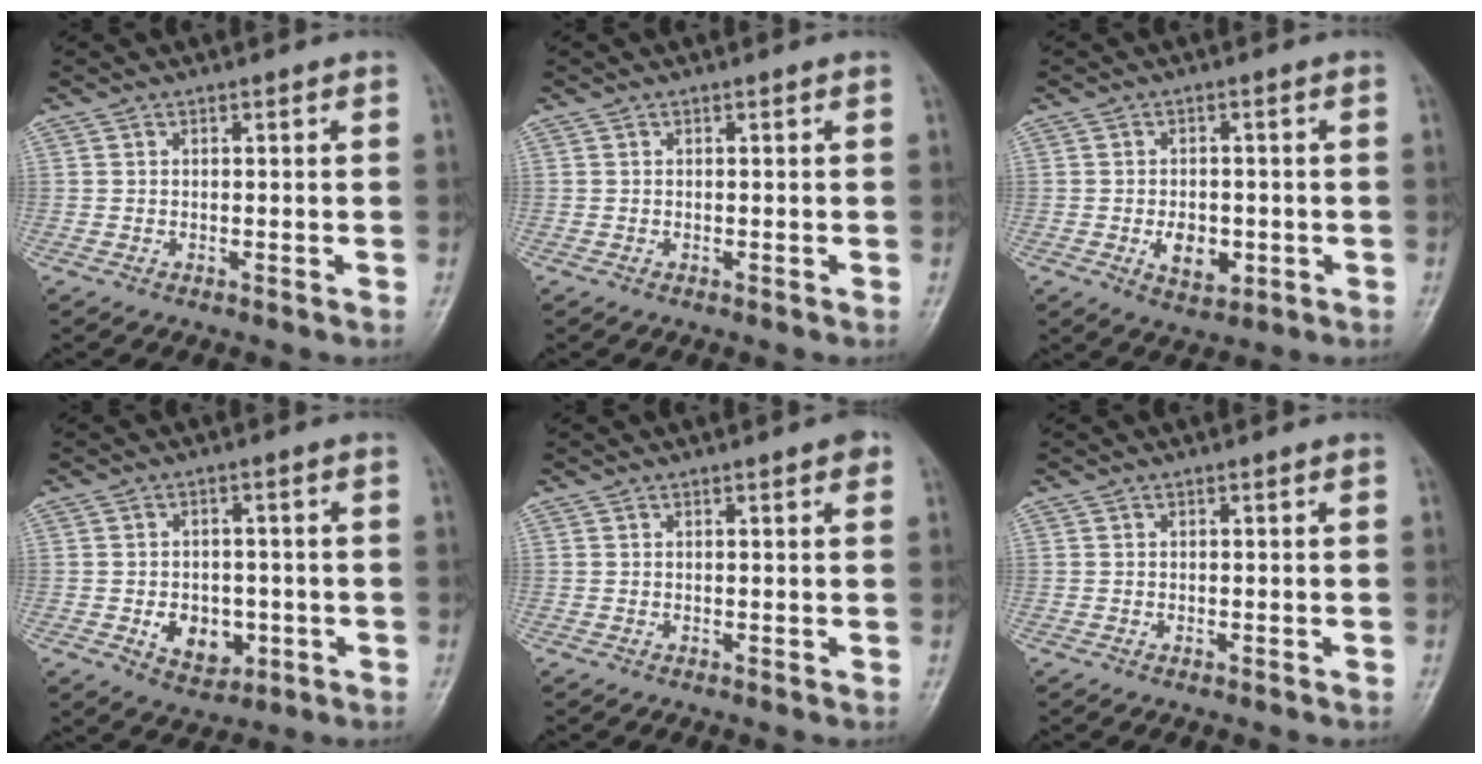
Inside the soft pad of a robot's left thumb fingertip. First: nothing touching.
{"total": 0.0}
{"total": 5.7, "force": [-1.3, 3.8, 4.1], "torque": [-0.049, -0.001, -0.014]}
{"total": 7.0, "force": [-1.7, 5.3, 4.3], "torque": [-0.038, 0.004, -0.013]}
{"total": 1.7, "force": [1.0, 0.3, 1.4], "torque": [-0.018, -0.001, 0.010]}
{"total": 0.0}